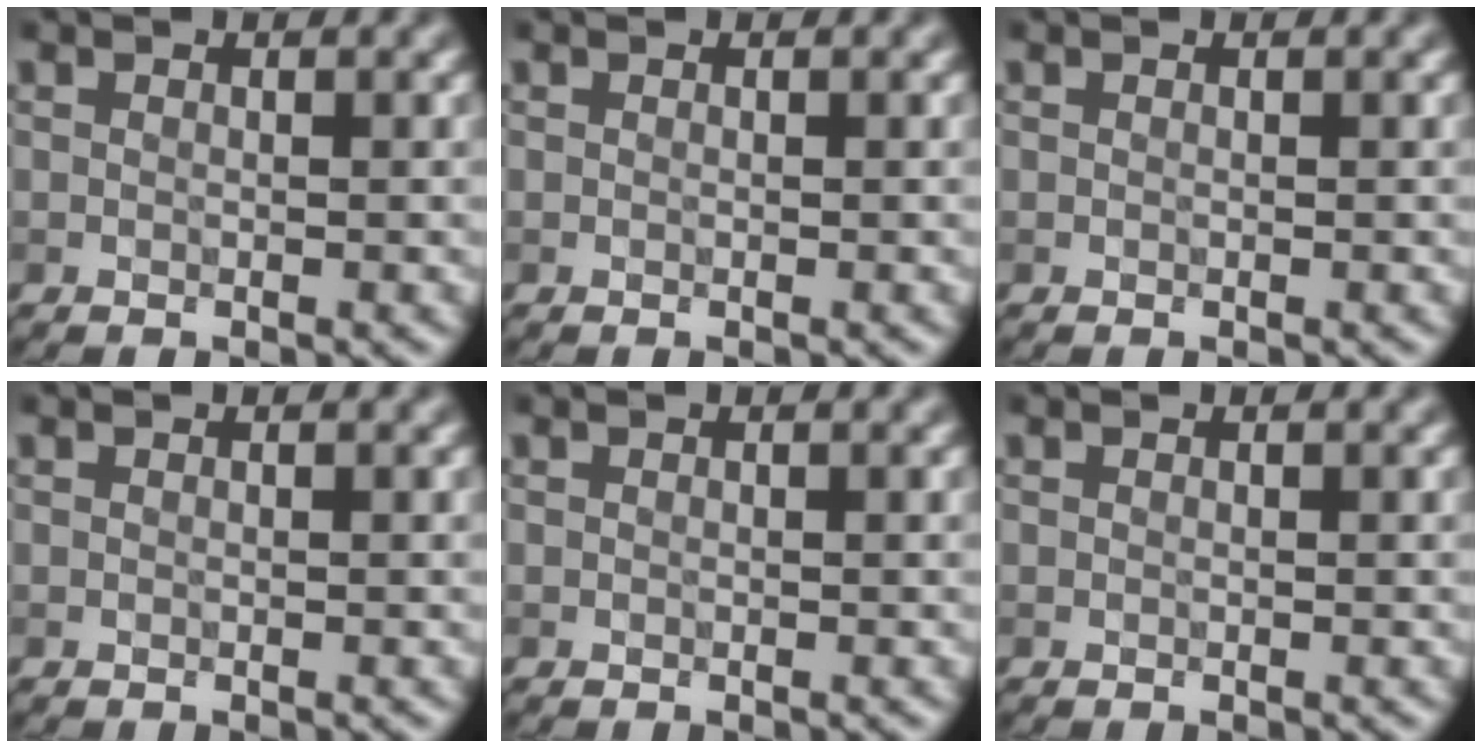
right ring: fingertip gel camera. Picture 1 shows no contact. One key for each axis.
{"total": 0.0}
{"total": 0.0}
{"total": 0.0}
{"total": 0.0}
{"total": 0.0}